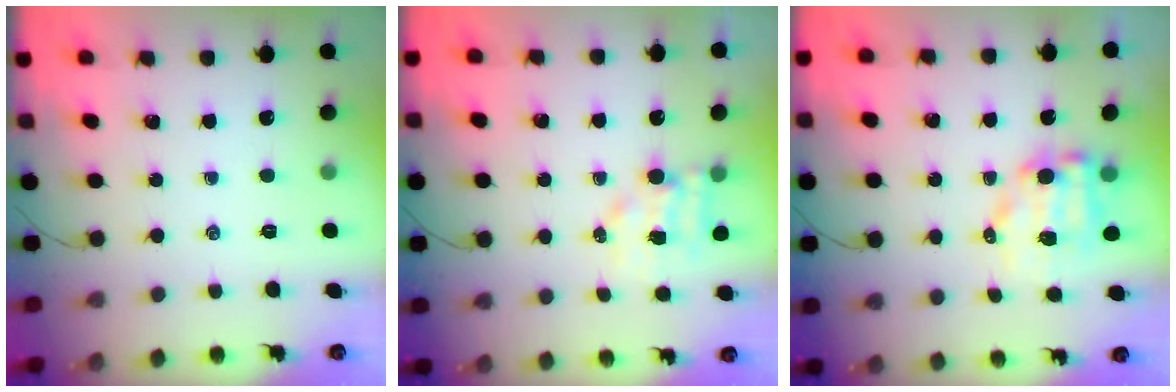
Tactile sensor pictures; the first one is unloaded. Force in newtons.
{"total": 5.4, "press": 5.4, "slide": 0.5}
{"total": 8.4, "press": 8.2, "slide": 1.7}